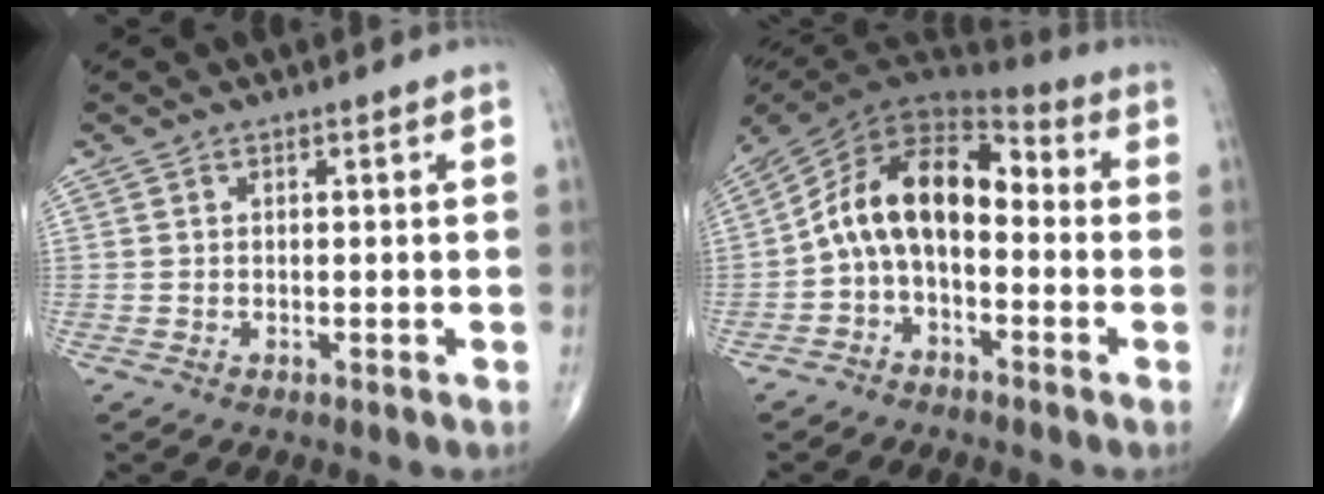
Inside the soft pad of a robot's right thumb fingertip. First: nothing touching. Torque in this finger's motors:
{"motor_torque": [0.04, 1.17, 0.67, -0.20, 0.49]}